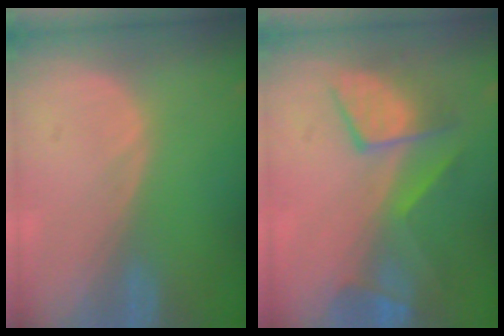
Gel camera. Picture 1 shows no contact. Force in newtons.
{"total": 8.0, "press": 7.9, "slide": 1.6}